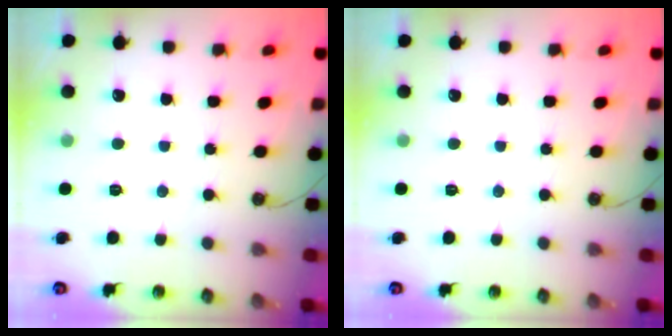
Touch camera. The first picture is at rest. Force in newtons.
{"total": 0.0}